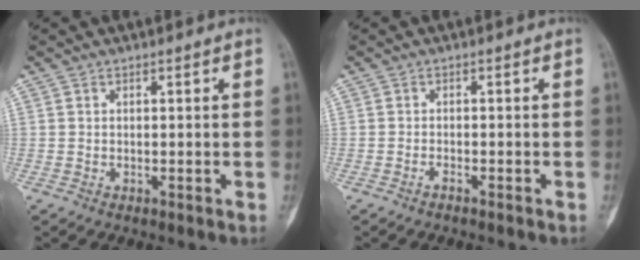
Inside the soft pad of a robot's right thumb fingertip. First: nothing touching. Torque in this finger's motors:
{"motor_torque": [-0.34, 0.05, 0.04, 0.29, 0.03]}